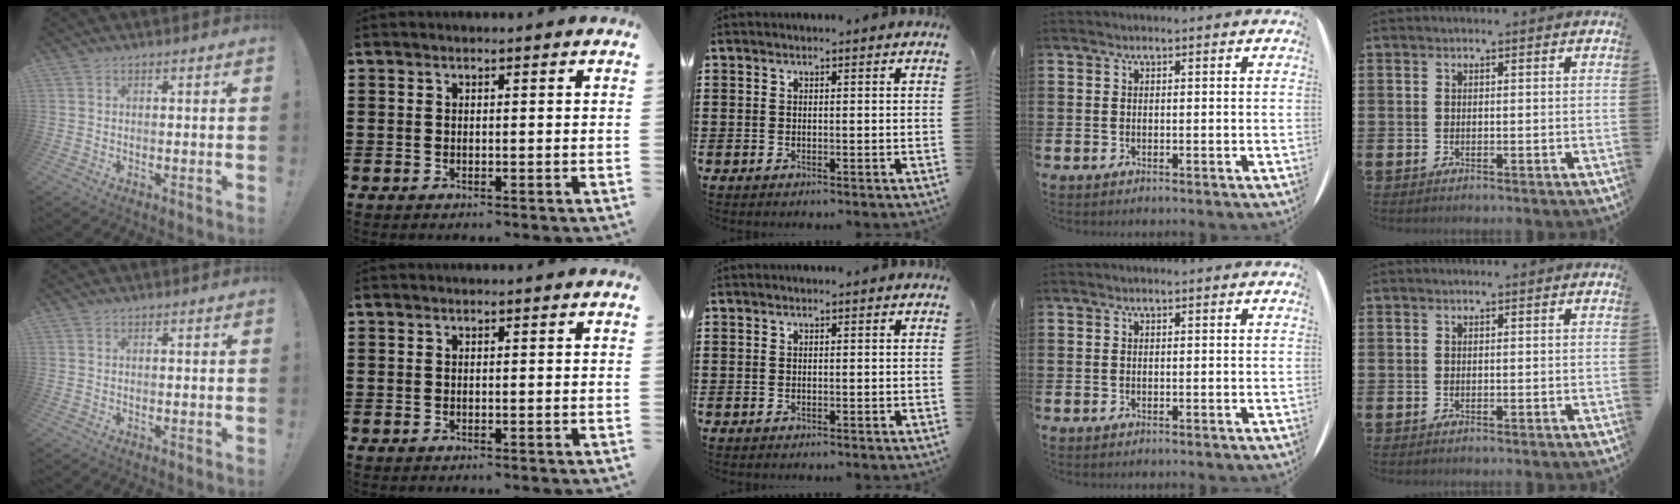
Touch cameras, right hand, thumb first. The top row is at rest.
{}